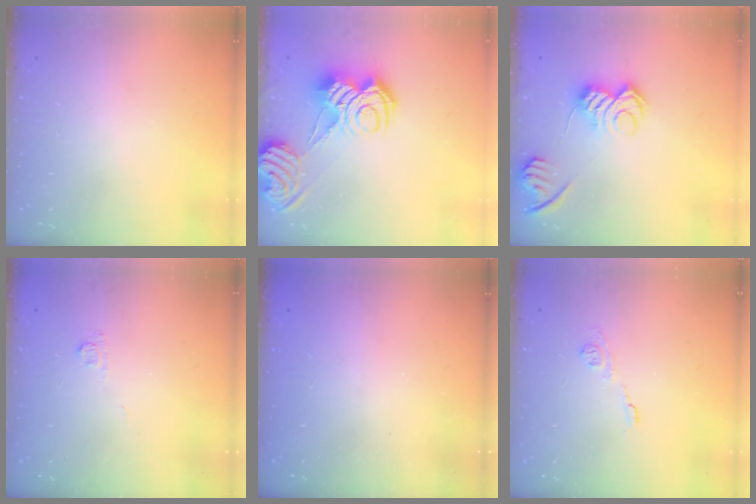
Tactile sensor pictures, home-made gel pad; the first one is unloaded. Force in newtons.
{"total": 11.8, "press": 11.7, "slide": 0.8}
{"total": 12.3, "press": 12.2, "slide": 1.0}
{"total": 3.4, "press": 3.2, "slide": 1.0}
{"total": 2.3, "press": 2.2, "slide": 0.8}
{"total": 5.8, "press": 5.8, "slide": 0.7}